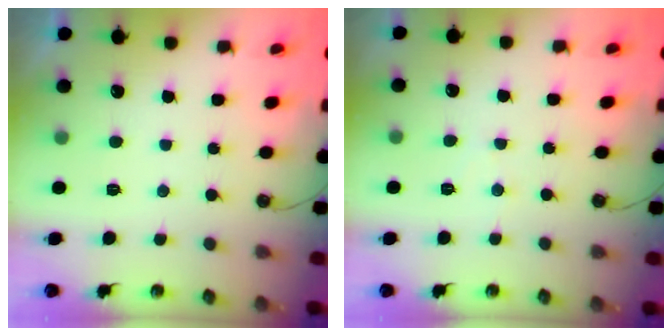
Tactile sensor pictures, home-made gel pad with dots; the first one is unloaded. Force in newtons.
{"total": 3.4, "press": 3.4, "slide": 0.5}